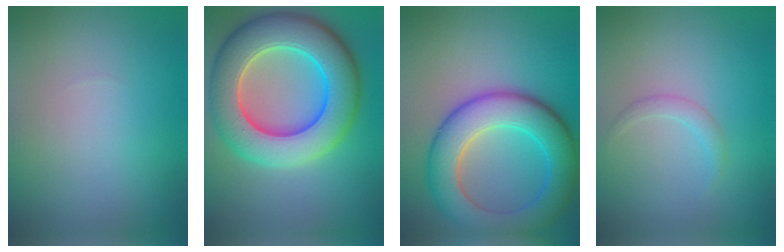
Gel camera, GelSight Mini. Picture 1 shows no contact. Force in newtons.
{"total": 11.4, "press": 11.4, "slide": 0.6}
{"total": 8.5, "press": 8.5, "slide": 0.5}
{"total": 1.1, "press": 1.1, "slide": 0.1}